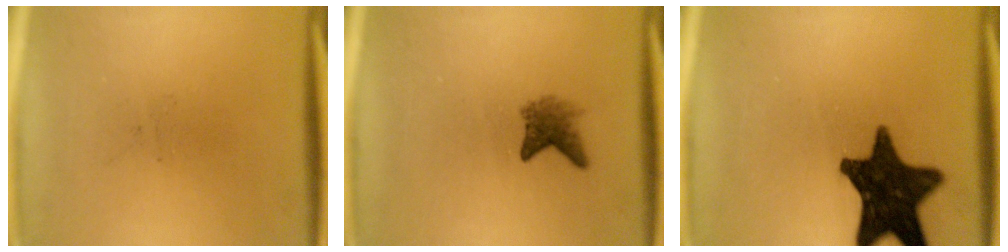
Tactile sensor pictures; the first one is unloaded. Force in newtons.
{"total": 2.7}
{"total": 15.6}